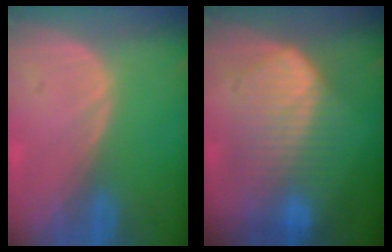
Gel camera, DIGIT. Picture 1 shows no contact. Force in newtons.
{"total": 10.0, "press": 10.0, "slide": 0.6}